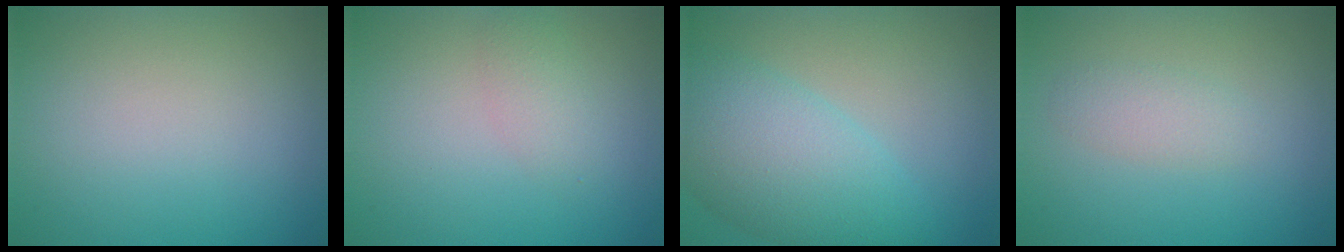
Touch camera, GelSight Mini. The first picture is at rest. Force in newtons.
{"total": 1.6, "press": 1.6, "slide": 0.1}
{"total": 7.2, "press": 7.2, "slide": 0.3}
{"total": 1.6, "press": 1.6, "slide": 0.1}